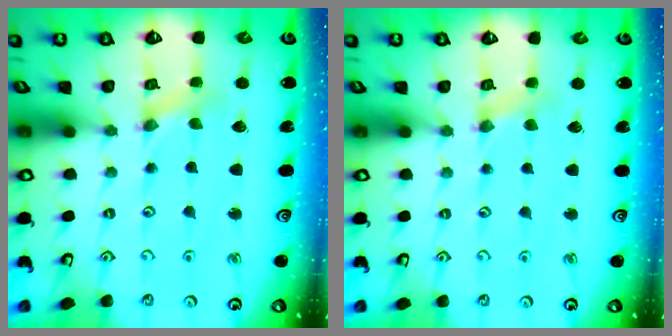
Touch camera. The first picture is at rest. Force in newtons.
{"total": 2.5, "press": 2.4, "slide": 0.4}